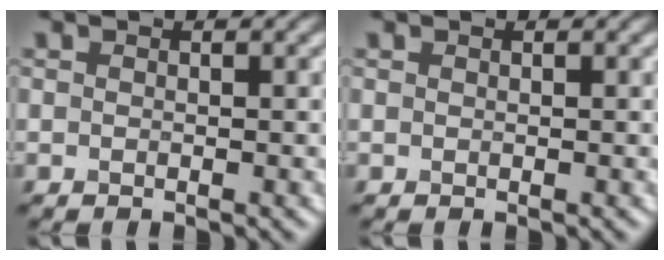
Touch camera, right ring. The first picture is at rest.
{"total": 0.0}